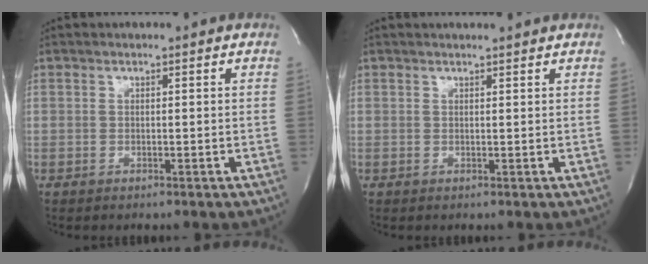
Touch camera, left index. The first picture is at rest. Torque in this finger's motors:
{"motor_torque": [0.41, -0.74, 0.05, 0.00]}